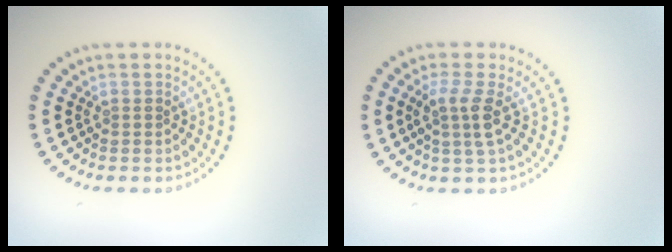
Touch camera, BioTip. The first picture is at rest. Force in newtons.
{"total": 2.5, "press": 2.0, "slide": 1.5}